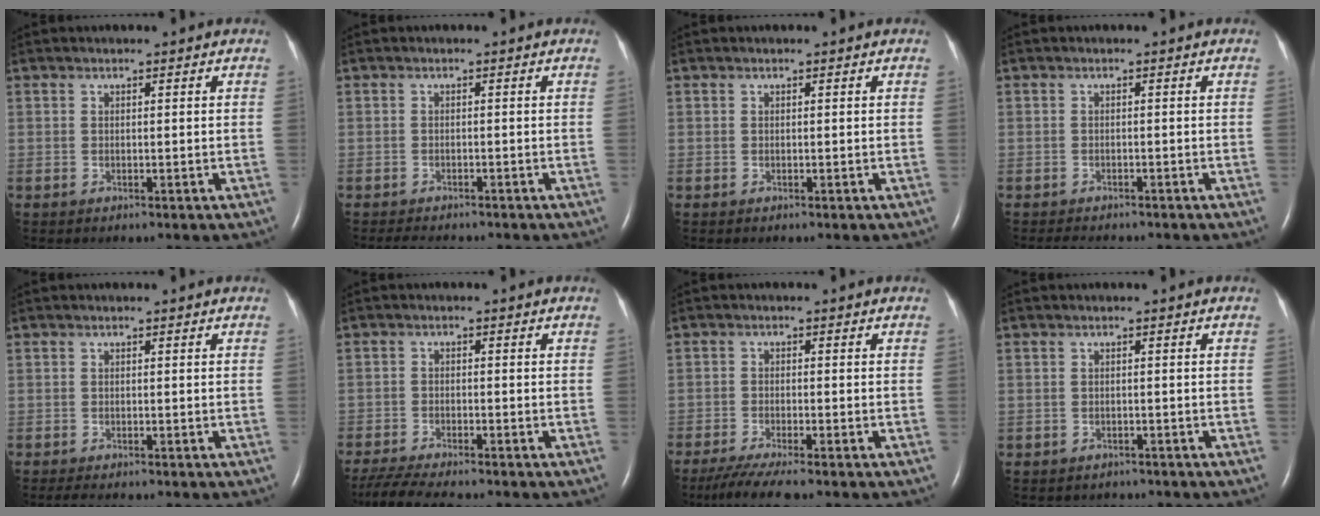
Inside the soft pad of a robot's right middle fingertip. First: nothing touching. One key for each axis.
{"total": 3.9, "fx": -3.4, "fy": 1.2, "fz": 1.6, "tx": -0.028, "ty": -0.009, "tz": -0.043}
{"total": 0.0}
{"total": 3.7, "fx": -3.2, "fy": 1.2, "fz": 1.5, "tx": -0.026, "ty": -0.008, "tz": -0.039}
{"total": 1.4, "fx": -1.2, "fy": 0.1, "fz": 0.6, "tx": -0.019, "ty": -0.008, "tz": -0.021}
{"total": 8.5, "fx": -7.5, "fy": 0.7, "fz": 4.0, "tx": -0.069, "ty": -0.024, "tz": -0.125}
{"total": 5.8, "fx": -4.7, "fy": 0.0, "fz": 3.4, "tx": -0.059, "ty": -0.016, "tz": -0.081}
{"total": 2.6, "fx": -2.3, "fy": 1.3, "fz": 0.0, "tx": -0.010, "ty": 0.004, "tz": -0.031}